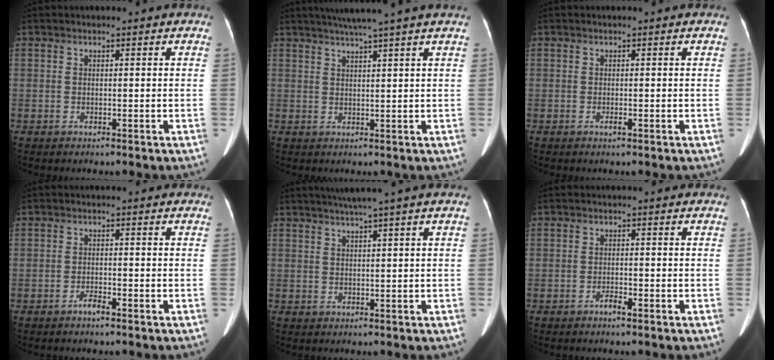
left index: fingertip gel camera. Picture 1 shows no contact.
{"total": 7.0, "force": [5.6, -1.6, 3.9], "torque": [-0.057, 0.016, 0.078]}
{"total": 0.5, "force": [-0.3, 0.1, 0.5], "torque": [-0.010, -0.001, -0.003]}
{"total": 1.6, "force": [-1.3, 0.2, 0.9], "torque": [-0.019, -0.001, -0.022]}
{"total": 4.2, "force": [2.9, -1.2, 2.8], "torque": [-0.045, 0.012, 0.053]}
{"total": 1.5, "force": [-1.1, 0.2, 0.9], "torque": [-0.018, 0.000, -0.017]}